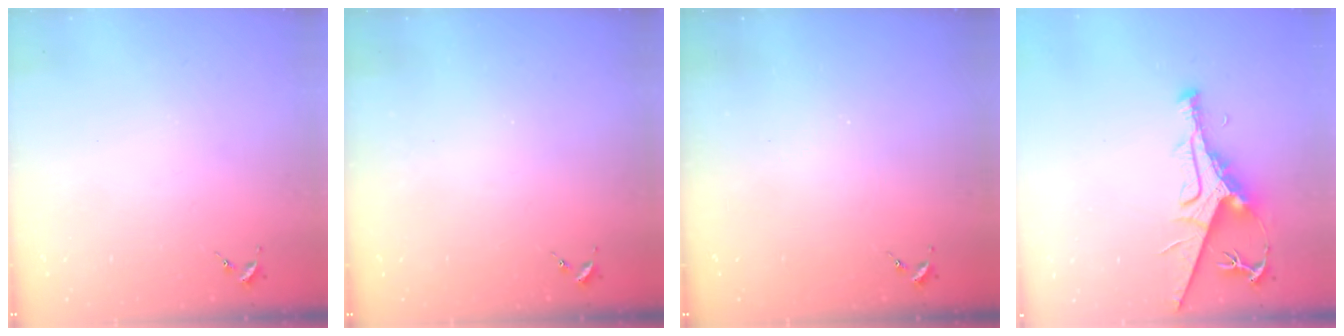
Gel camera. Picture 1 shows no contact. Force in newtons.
{"total": 0.0}
{"total": 0.0}
{"total": 10.5, "press": 10.4, "slide": 1.3}